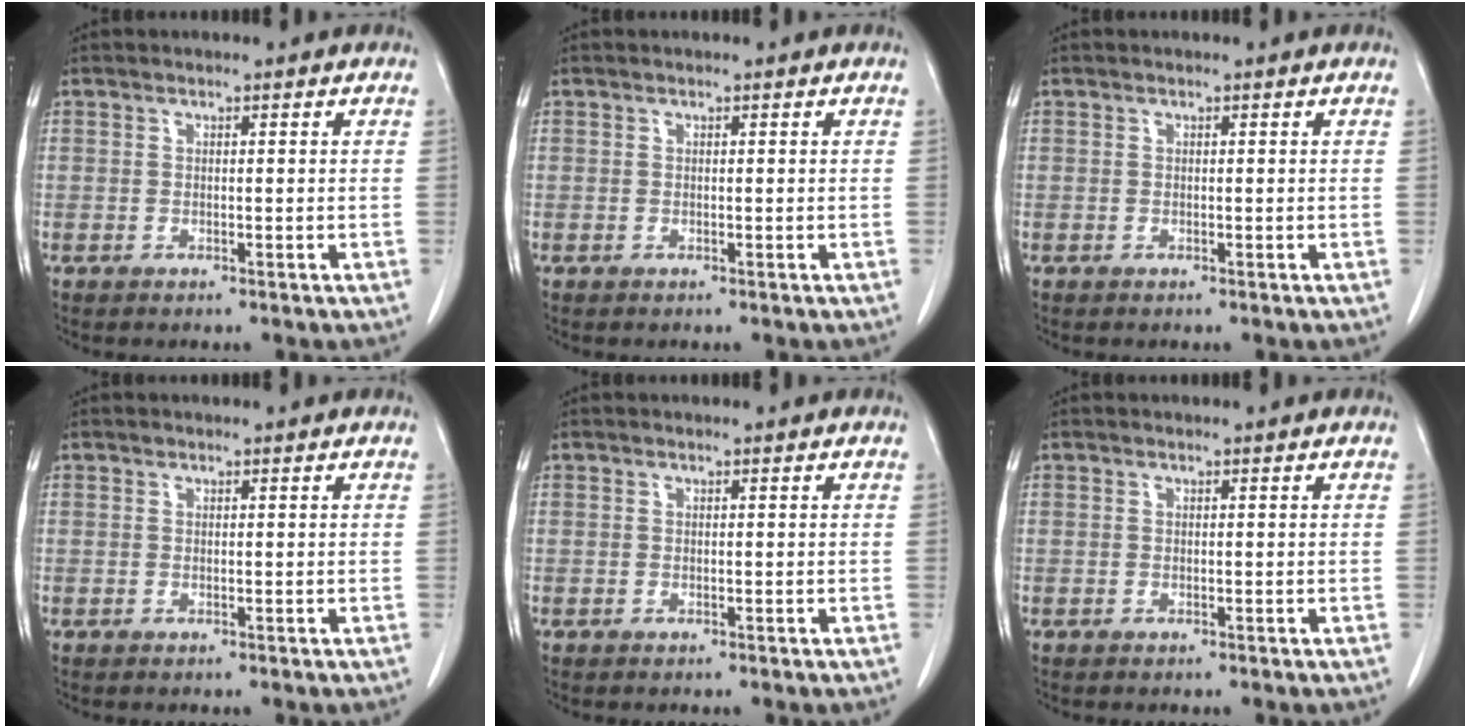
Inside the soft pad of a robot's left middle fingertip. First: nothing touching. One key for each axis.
{"total": 0.0}
{"total": 0.0}
{"total": 0.0}
{"total": 0.0}
{"total": 0.0}